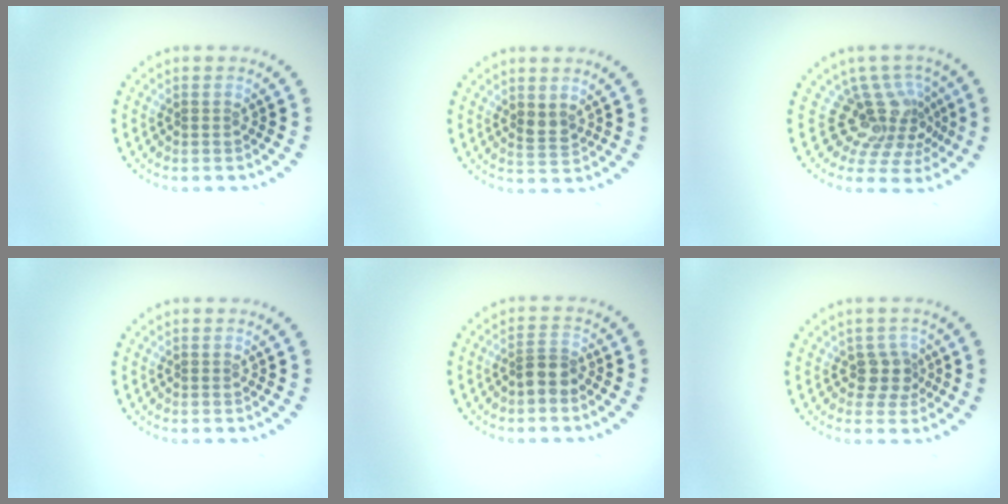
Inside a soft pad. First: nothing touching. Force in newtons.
{"total": 1.2, "press": 1.2, "slide": 0.5}
{"total": 4.7, "press": 3.1, "slide": 3.6}
{"total": 0.0}
{"total": 2.1, "press": 1.7, "slide": 1.3}
{"total": 2.1, "press": 1.7, "slide": 1.2}